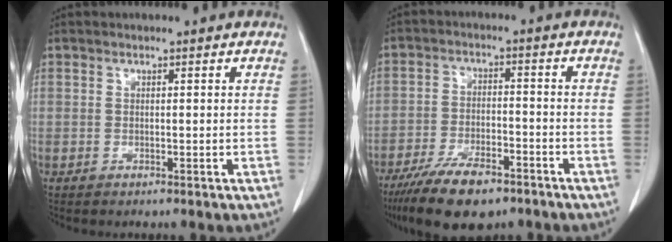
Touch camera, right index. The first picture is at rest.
{"total": 10.9, "force": [-7.9, 3.5, 6.6], "torque": [-0.115, -0.014, -0.135]}